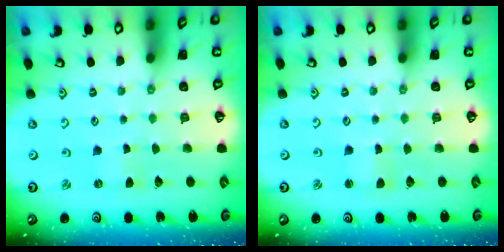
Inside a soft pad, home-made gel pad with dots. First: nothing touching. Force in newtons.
{"total": 1.8, "press": 1.8, "slide": 0.3}